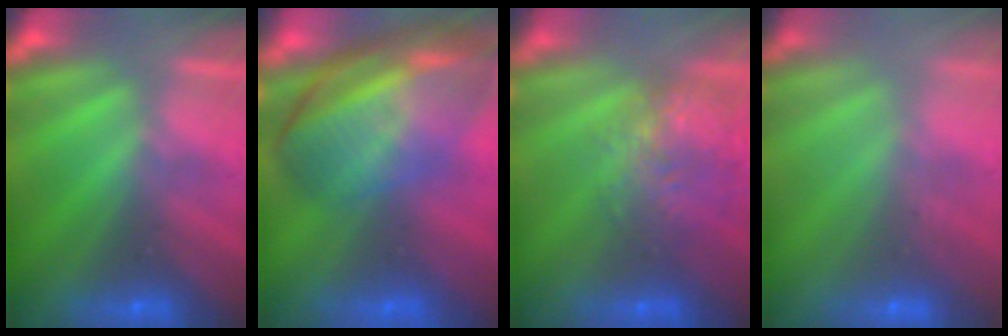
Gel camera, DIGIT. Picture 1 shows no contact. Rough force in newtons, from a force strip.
{"total": 7.0}
{"total": 7.3}
{"total": 2.5}